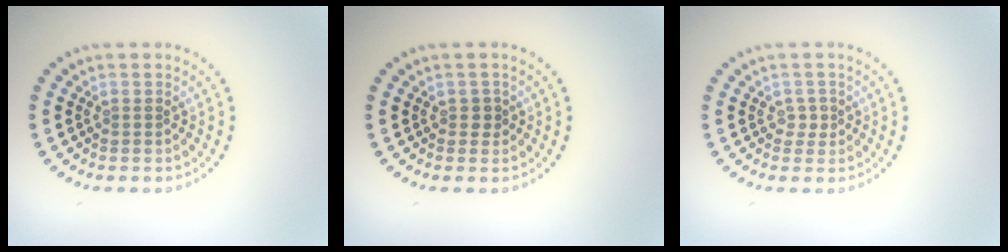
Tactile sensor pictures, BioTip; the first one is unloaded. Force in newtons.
{"total": 0.8, "press": 0.7, "slide": 0.3}
{"total": 1.1, "press": 0.9, "slide": 0.5}